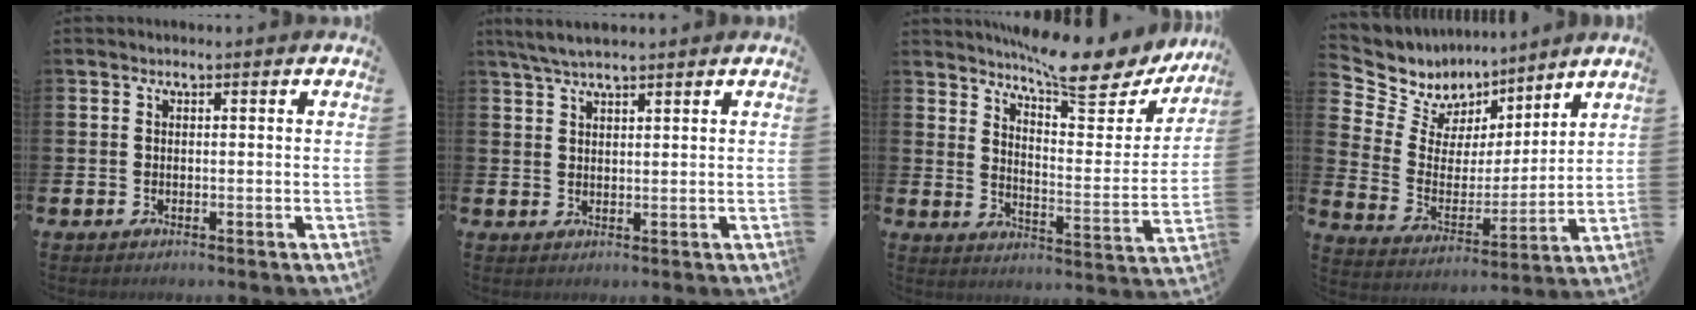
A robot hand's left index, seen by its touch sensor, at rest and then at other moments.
{"total": 3.9, "force": [3.3, 0.6, 1.9], "torque": [-0.051, 0.000, 0.062]}
{"total": 10.1, "force": [9.0, 1.5, 4.5], "torque": [-0.084, -0.056, 0.155]}
{"total": 8.1, "force": [7.1, 3.9, 0.0], "torque": [-0.057, -0.057, 0.131]}